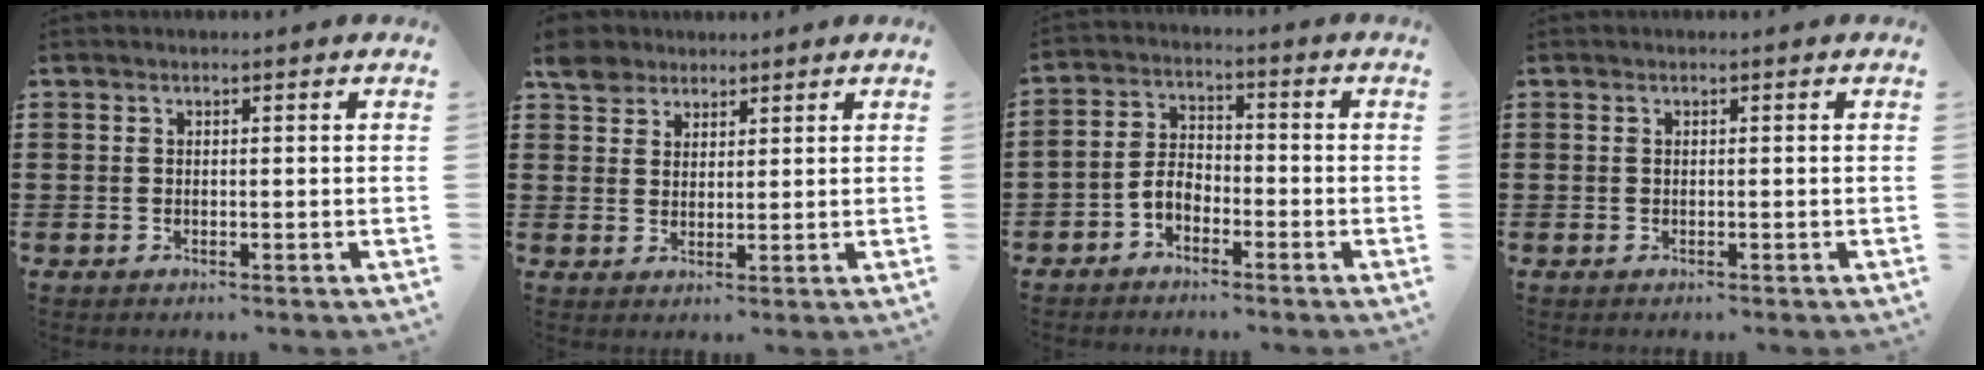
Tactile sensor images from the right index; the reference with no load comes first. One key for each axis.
{"total": 4.8, "fx": 3.6, "fy": 3.0, "fz": 1.2, "tx": -0.042, "ty": 0.010, "tz": 0.068}
{"total": 3.8, "fx": -2.6, "fy": 2.2, "fz": 1.7, "tx": -0.050, "ty": 0.004, "tz": -0.057}
{"total": 0.0}